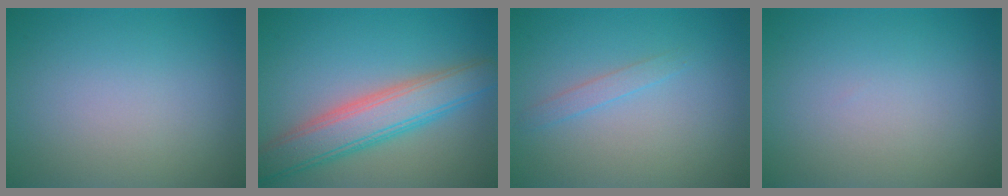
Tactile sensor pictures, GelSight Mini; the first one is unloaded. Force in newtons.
{"total": 6.0, "press": 6.0, "slide": 0.3}
{"total": 1.1, "press": 1.1, "slide": 0.1}
{"total": 0.0}